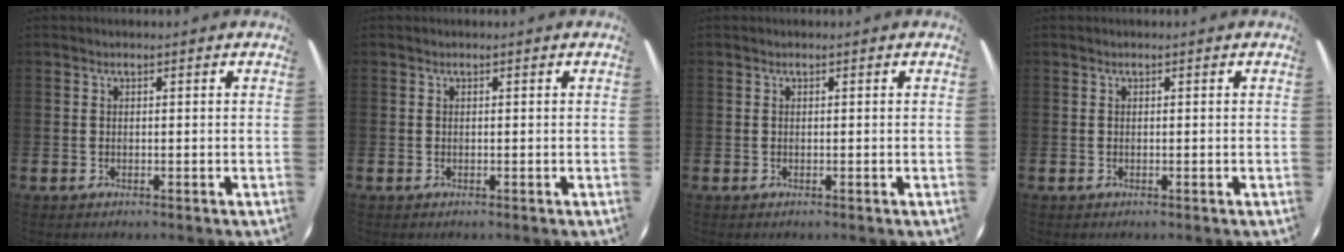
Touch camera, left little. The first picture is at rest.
{"total": 0.0}
{"total": 0.0}
{"total": 0.0}